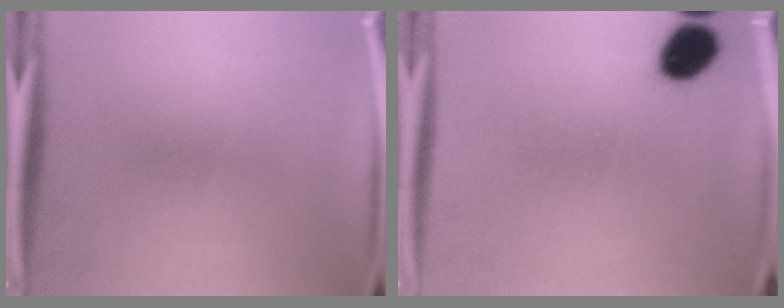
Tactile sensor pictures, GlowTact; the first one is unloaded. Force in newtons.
{"total": 9.8}